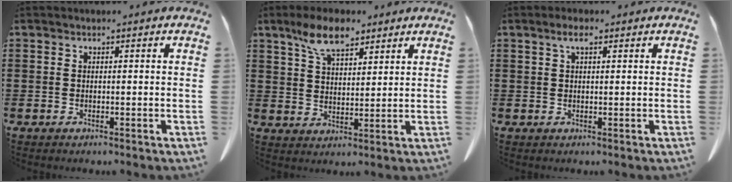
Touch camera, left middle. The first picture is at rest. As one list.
[{"total": 7.7, "force": [5.4, 3.2, 4.5], "torque": [-0.103, 0.001, 0.100]}, {"total": 2.5, "force": [1.2, 0.8, 2.0], "torque": [-0.045, 0.004, 0.020]}]